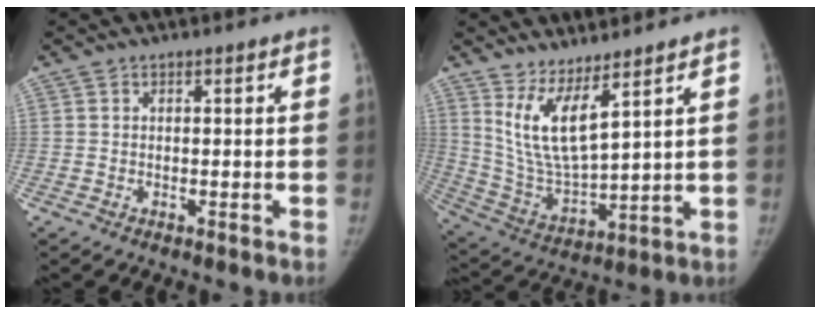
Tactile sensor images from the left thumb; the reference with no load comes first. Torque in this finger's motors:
{"motor_torque": [1.75, 0.52, 1.16, -1.58, 0.30]}